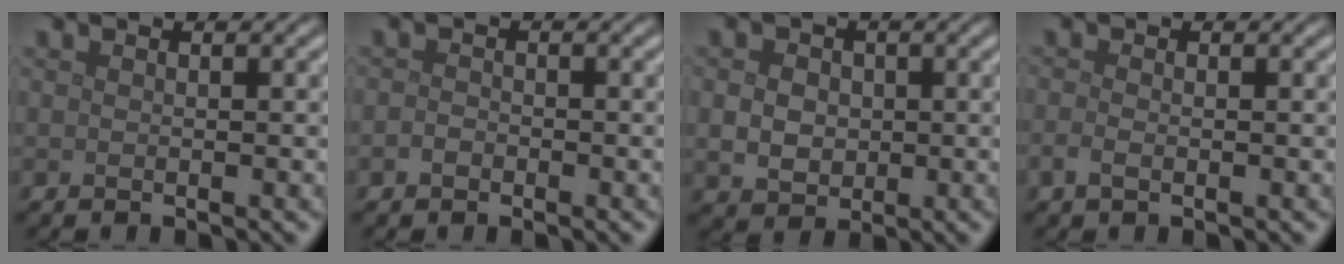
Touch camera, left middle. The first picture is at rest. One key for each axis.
{"total": 0.9, "fx": -0.5, "fy": 0.7, "fz": 0.4, "tx": -0.009, "ty": -0.001, "tz": -0.012}
{"total": 3.7, "fx": 0.1, "fy": 3.1, "fz": 2.0, "tx": -0.038, "ty": 0.003, "tz": -0.006}
{"total": 1.2, "fx": -0.4, "fy": 0.6, "fz": 0.9, "tx": -0.024, "ty": -0.003, "tz": -0.011}